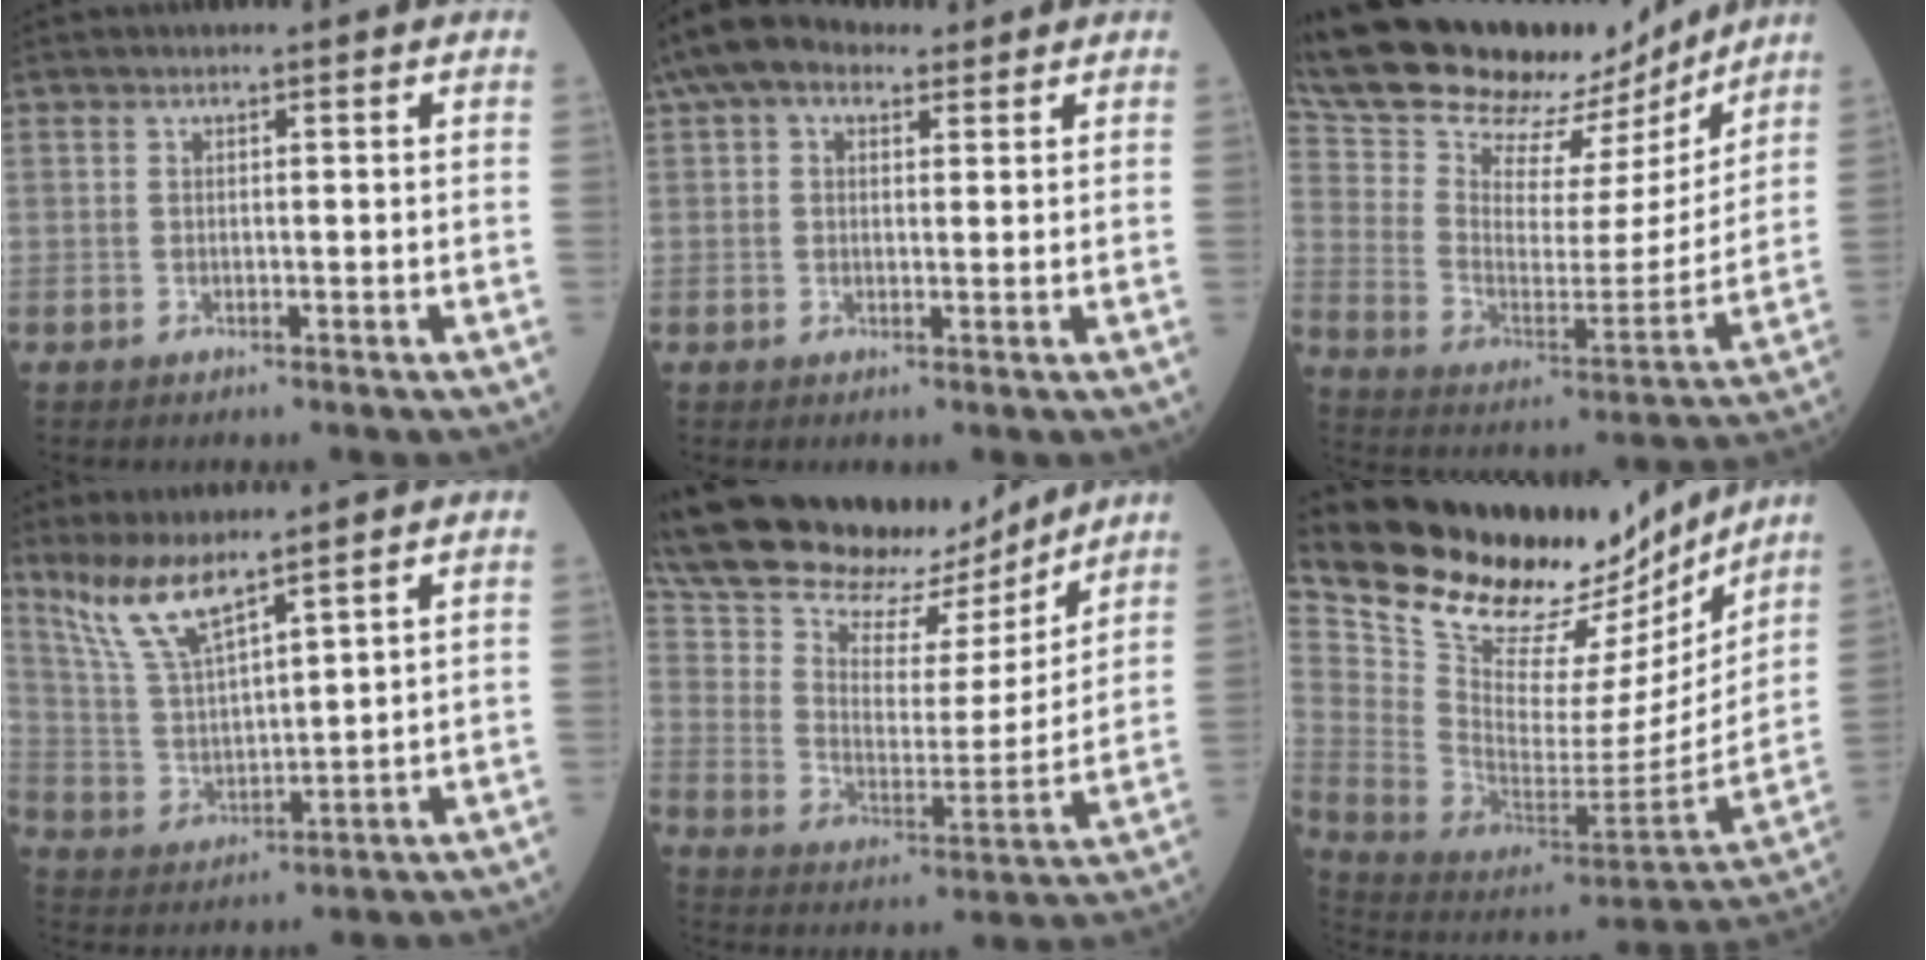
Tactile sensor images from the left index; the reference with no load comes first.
{"total": 7.2, "force": [4.3, 4.3, 3.9], "torque": [-0.082, 0.040, 0.076]}
{"total": 26.5, "force": [22.9, 7.8, 11.0], "torque": [-0.205, 0.009, 0.348]}
{"total": 7.6, "force": [6.2, 0.9, 4.3], "torque": [-0.103, -0.010, 0.136]}
{"total": 24.5, "force": [20.2, 9.2, 10.4], "torque": [-0.211, 0.022, 0.312]}
{"total": 24.4, "force": [21.3, 8.1, 8.6], "torque": [-0.140, -0.035, 0.329]}